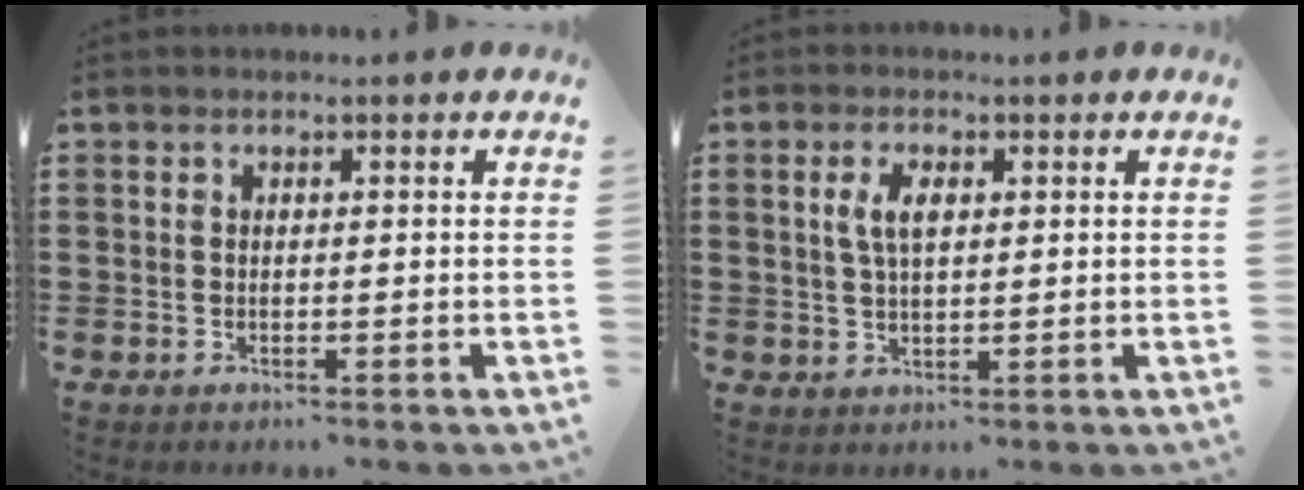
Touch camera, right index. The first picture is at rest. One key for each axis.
{"total": 4.1, "fx": 1.1, "fy": 1.9, "fz": 3.6, "tx": -0.075, "ty": 0.010, "tz": 0.016}